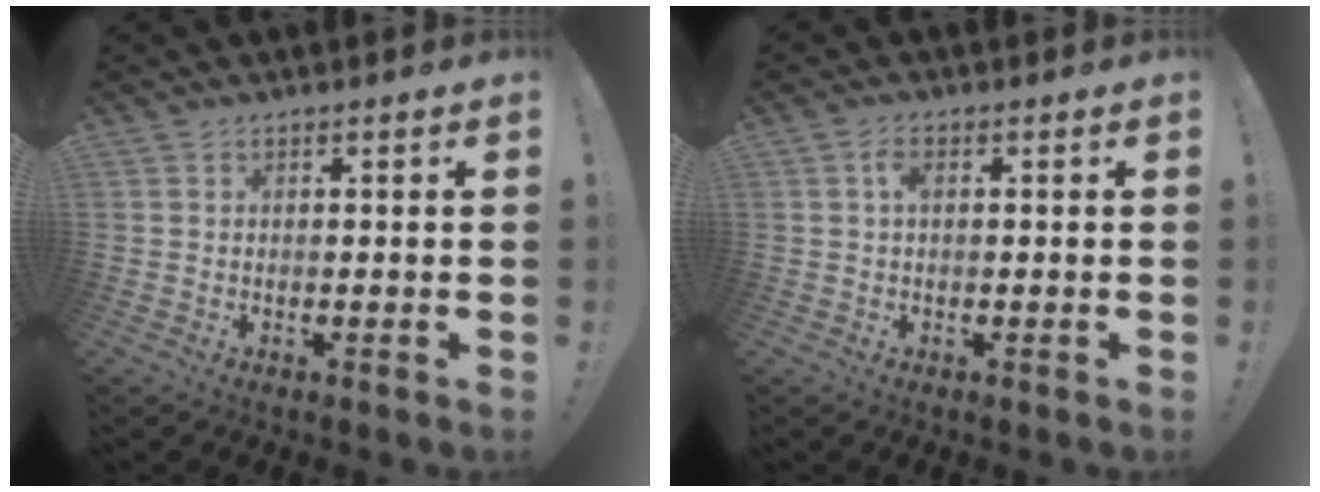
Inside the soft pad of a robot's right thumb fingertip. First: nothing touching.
{"total": 2.6, "force": [0.6, 1.3, 2.2], "torque": [-0.040, 0.006, 0.007]}